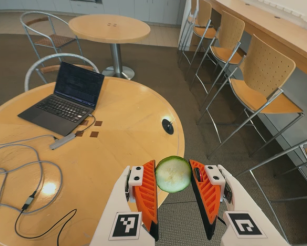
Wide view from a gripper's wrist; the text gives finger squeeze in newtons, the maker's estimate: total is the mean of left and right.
{"total": 10.2, "left": 10.5, "right": 9.8}